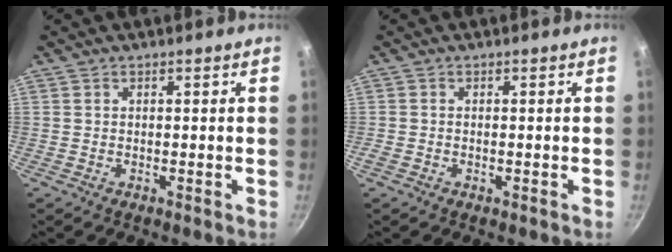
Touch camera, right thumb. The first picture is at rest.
{"total": 0.6, "force": [-0.3, 0.3, 0.4], "torque": [-0.009, 0.001, -0.006]}